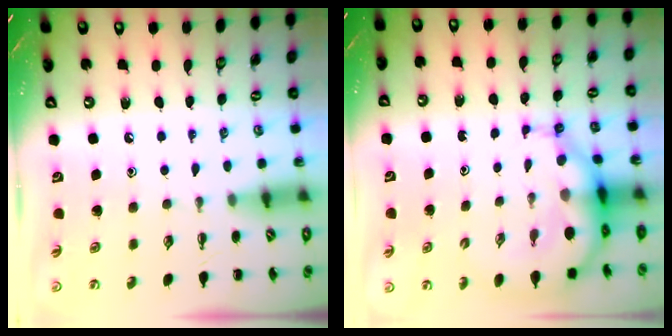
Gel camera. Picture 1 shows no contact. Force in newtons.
{"total": 8.7, "press": 8.3, "slide": 2.4}